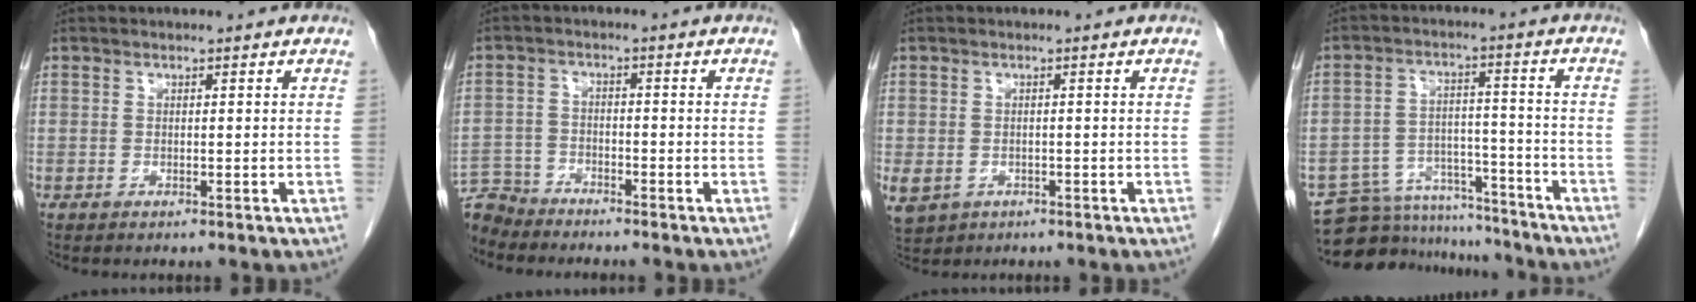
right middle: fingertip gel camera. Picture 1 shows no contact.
{"total": 5.4, "force": [-5.2, 0.9, -0.6], "torque": [0.016, -0.004, -0.101]}
{"total": 7.7, "force": [-3.2, 6.3, 3.0], "torque": [-0.091, -0.007, -0.041]}
{"total": 13.6, "force": [-13.0, 3.8, 1.7], "torque": [-0.024, 0.031, -0.196]}